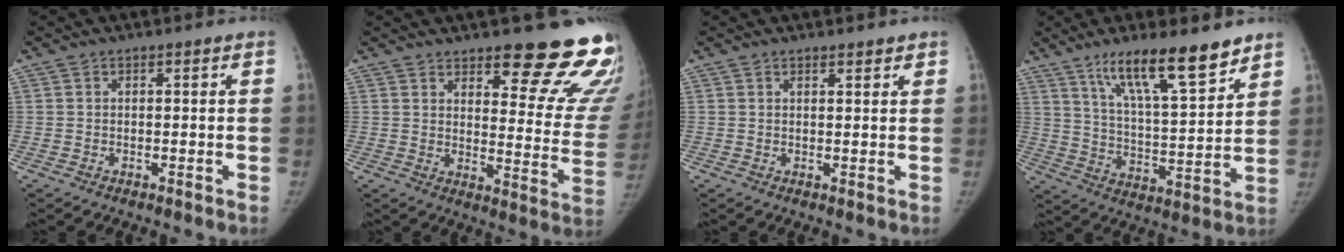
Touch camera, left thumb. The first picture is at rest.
{"total": 19.6, "force": [15.3, 5.3, 11.1], "torque": [-0.094, -0.116, 0.182]}
{"total": 1.6, "force": [1.3, 0.6, 0.7], "torque": [-0.004, -0.008, 0.017]}
{"total": 16.1, "force": [11.2, 3.6, 11.0], "torque": [-0.161, -0.064, 0.196]}